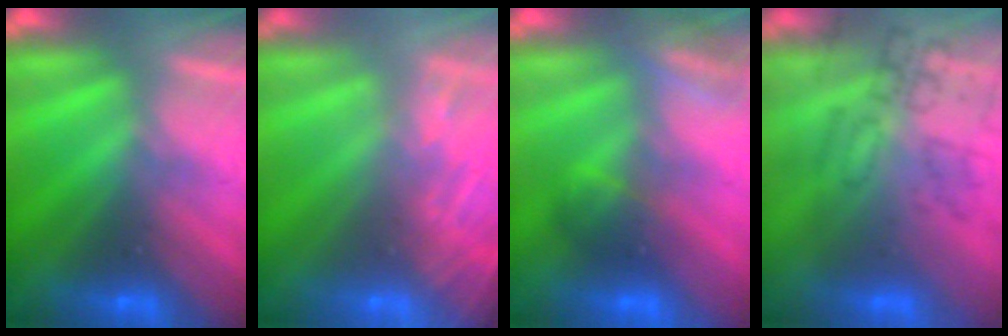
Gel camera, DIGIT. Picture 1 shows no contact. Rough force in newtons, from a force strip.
{"total": 8.5}
{"total": 3.3}
{"total": 4.9}